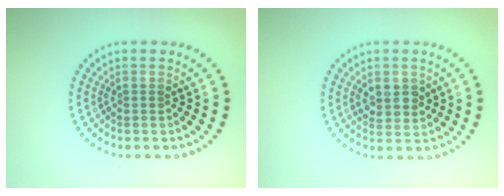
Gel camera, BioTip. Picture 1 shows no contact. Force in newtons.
{"total": 2.2, "press": 2.0, "slide": 0.7}